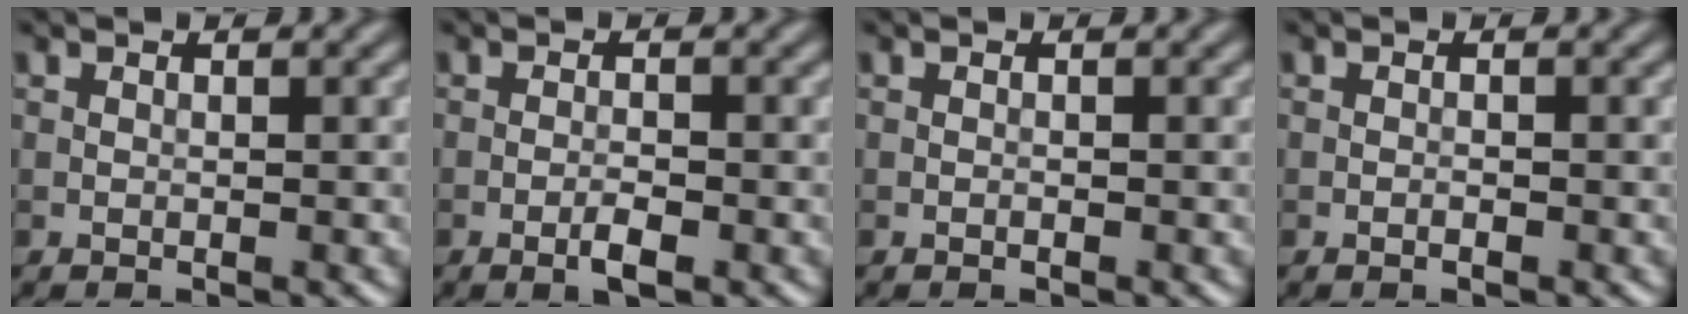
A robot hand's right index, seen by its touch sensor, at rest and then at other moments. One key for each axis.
{"total": 1.8, "fx": -0.9, "fy": 0.4, "fz": 1.5, "tx": -0.027, "ty": 0.001, "tz": -0.018}
{"total": 0.0}
{"total": 0.6, "fx": -0.3, "fy": 0.2, "fz": 0.5, "tx": -0.008, "ty": 0.000, "tz": -0.006}